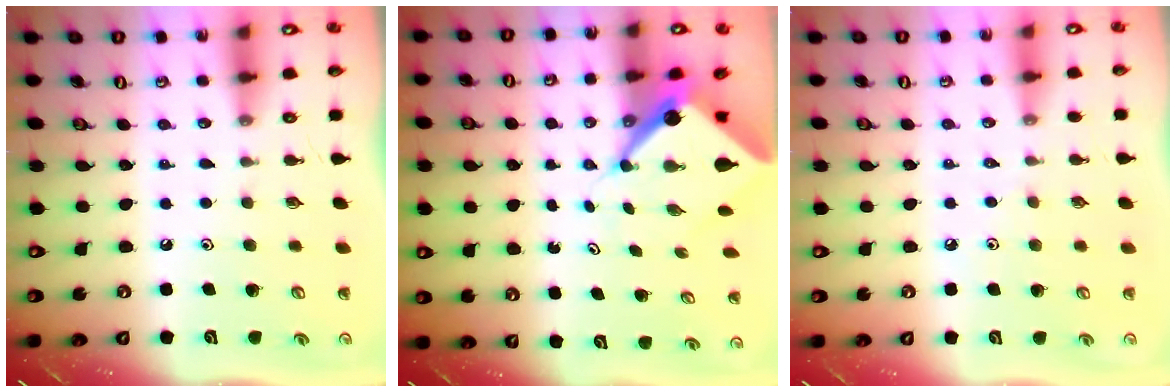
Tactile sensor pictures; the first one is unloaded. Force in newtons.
{"total": 6.5, "press": 6.5, "slide": 0.5}
{"total": 4.1, "press": 4.0, "slide": 0.7}